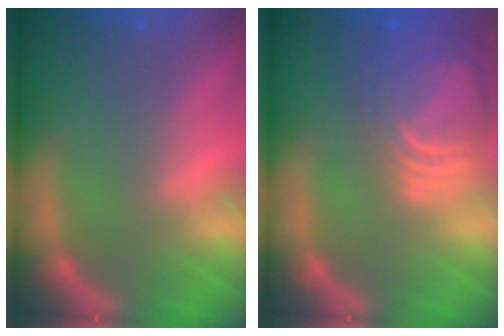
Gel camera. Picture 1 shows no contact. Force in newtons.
{"total": 9.5}